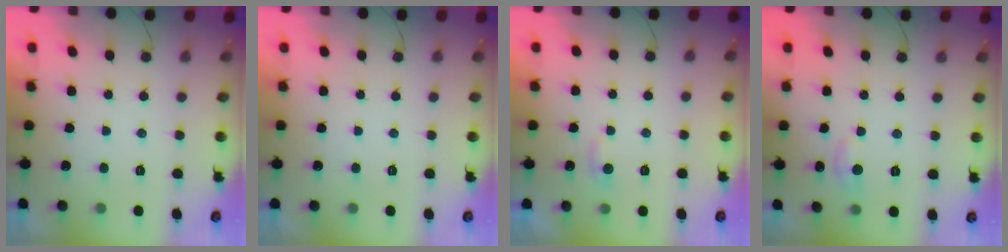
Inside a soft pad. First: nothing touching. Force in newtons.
{"total": 0.0}
{"total": 2.7, "press": 2.7, "slide": 0.2}
{"total": 5.4, "press": 5.3, "slide": 0.7}